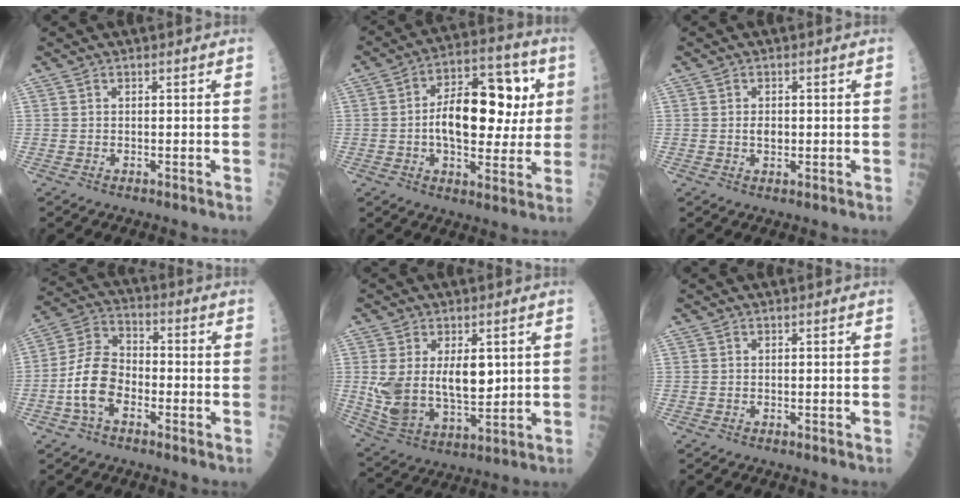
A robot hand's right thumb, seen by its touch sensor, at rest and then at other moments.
{"total": 18.3, "force": [1.6, 10.0, 15.3], "torque": [-0.195, 0.022, 0.021]}
{"total": 2.1, "force": [0.0, 1.4, 1.6], "torque": [-0.022, 0.000, 0.002]}
{"total": 10.4, "force": [-3.2, 6.5, 7.4], "torque": [-0.134, 0.036, -0.072]}
{"total": 13.9, "force": [2.1, 7.7, 11.4], "torque": [-0.196, -0.021, 0.055]}
{"total": 0.0}